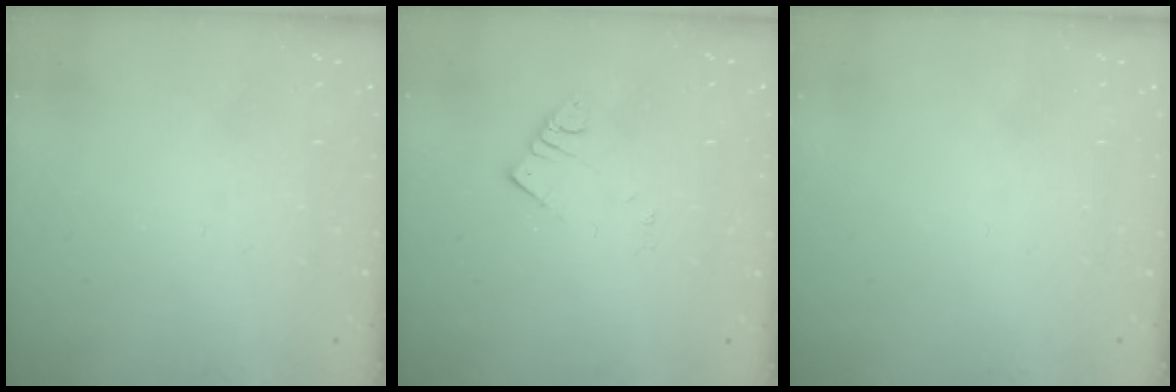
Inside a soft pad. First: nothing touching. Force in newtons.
{"total": 2.6, "press": 2.6, "slide": 0.1}
{"total": 1.5, "press": 1.5, "slide": 0.1}